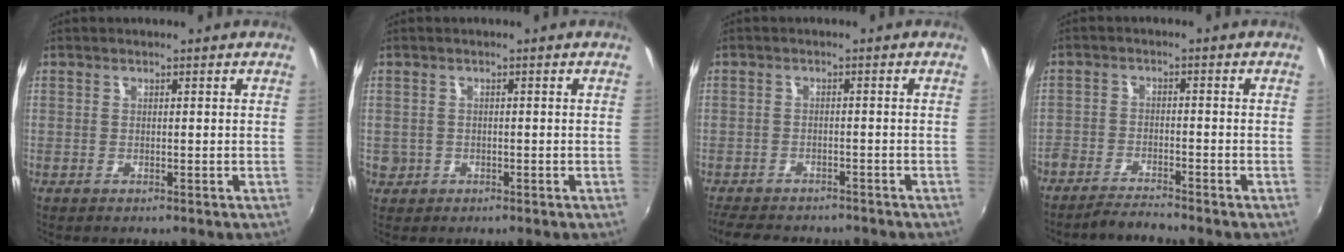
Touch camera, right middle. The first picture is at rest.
{"total": 2.8, "force": [-0.7, 2.6, 0.7], "torque": [-0.018, -0.004, -0.008]}
{"total": 8.7, "force": [-7.6, 2.9, 3.0], "torque": [-0.078, -0.013, -0.118]}
{"total": 5.3, "force": [-5.0, 0.4, 1.5], "torque": [-0.049, -0.014, -0.097]}